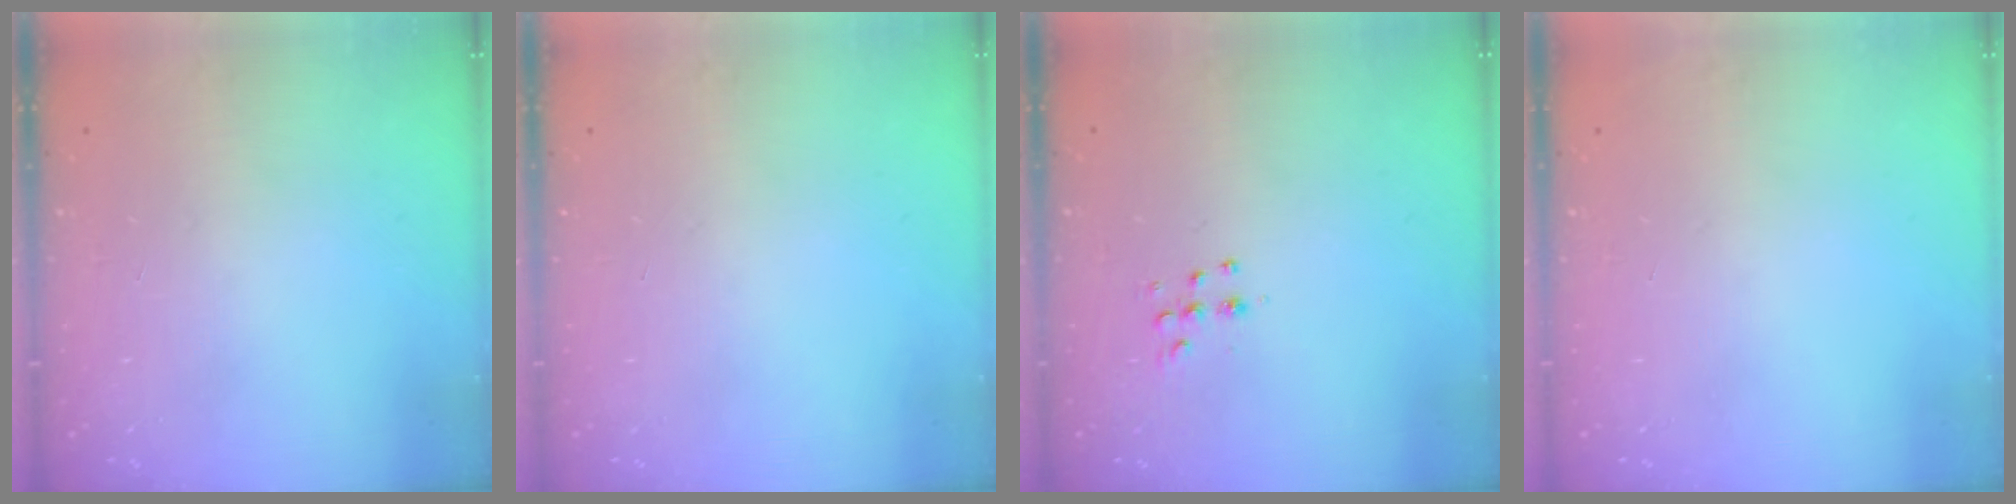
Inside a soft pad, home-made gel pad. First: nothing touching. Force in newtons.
{"total": 0.0}
{"total": 5.2, "press": 5.1, "slide": 1.0}
{"total": 0.0}